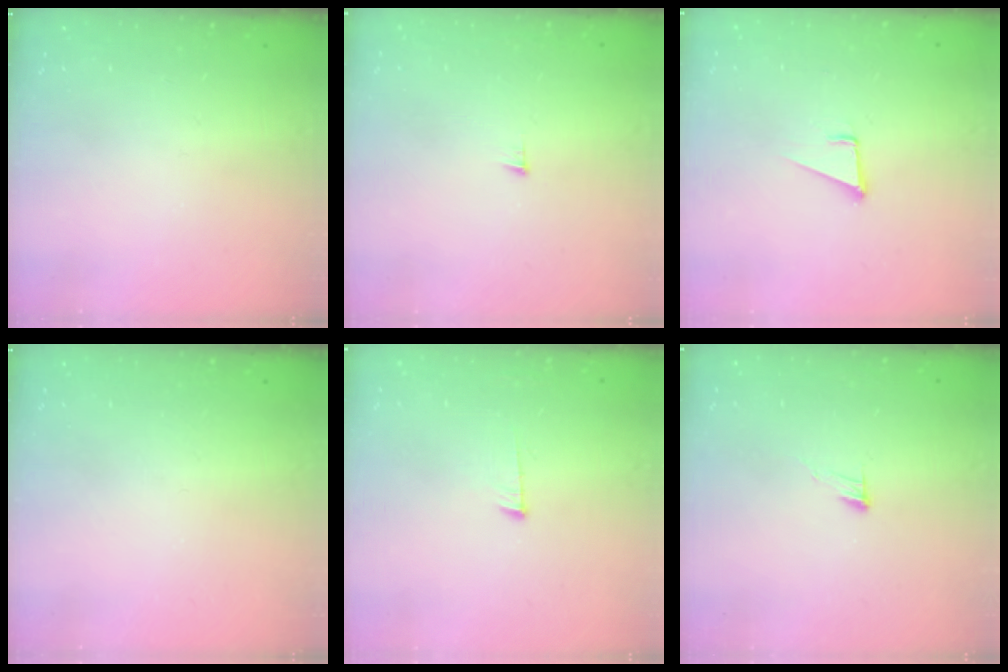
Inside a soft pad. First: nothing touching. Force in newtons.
{"total": 3.6, "press": 3.6, "slide": 0.3}
{"total": 3.6, "press": 2.7, "slide": 2.4}
{"total": 0.0}
{"total": 6.1, "press": 6.1, "slide": 0.6}
{"total": 4.2, "press": 4.2, "slide": 0.4}